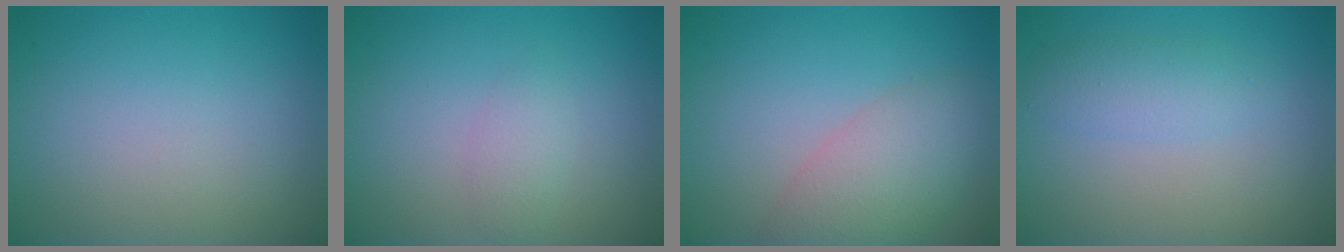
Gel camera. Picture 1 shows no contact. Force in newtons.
{"total": 1.5, "press": 1.5, "slide": 0.0}
{"total": 5.0, "press": 5.0, "slide": 0.4}
{"total": 2.1, "press": 2.0, "slide": 0.2}